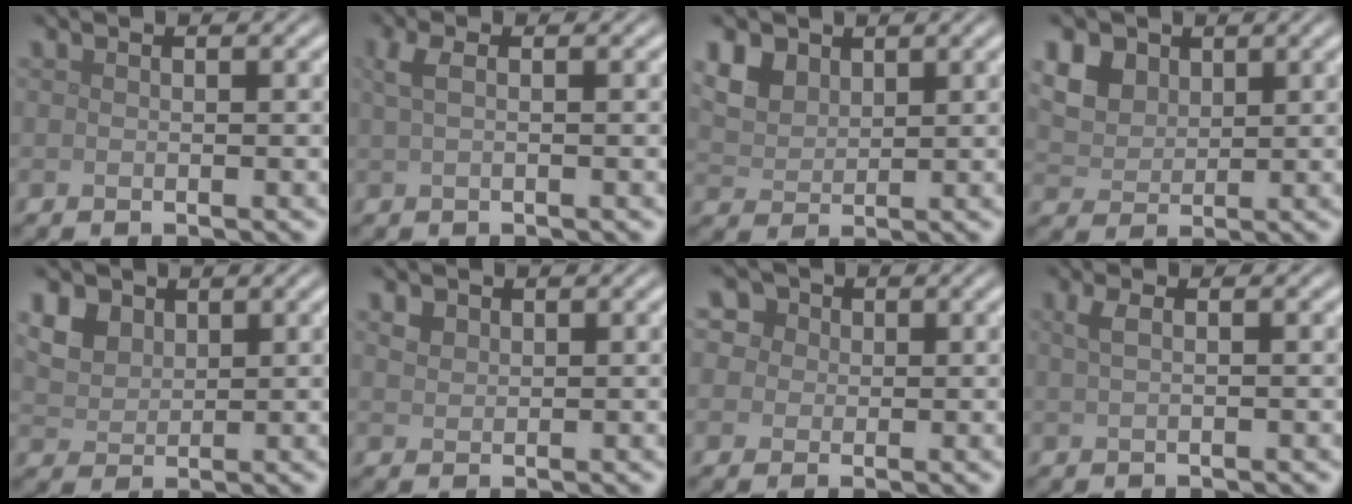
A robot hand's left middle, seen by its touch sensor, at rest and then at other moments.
{"total": 1.7, "force": [0.6, 0.6, 1.5], "torque": [-0.031, 0.008, 0.009]}
{"total": 4.9, "force": [2.9, 3.3, 2.2], "torque": [-0.071, 0.003, 0.063]}
{"total": 6.9, "force": [3.5, 4.9, 3.2], "torque": [-0.107, 0.017, 0.064]}
{"total": 4.8, "force": [2.8, 3.3, 2.2], "torque": [-0.072, 0.004, 0.060]}
{"total": 1.2, "force": [0.8, 0.8, 0.3], "torque": [-0.007, 0.001, 0.016]}
{"total": 6.2, "force": [3.1, 4.6, 2.6], "torque": [-0.051, 0.021, 0.025]}
{"total": 1.5, "force": [0.6, 0.6, 1.3], "torque": [-0.023, 0.005, 0.009]}